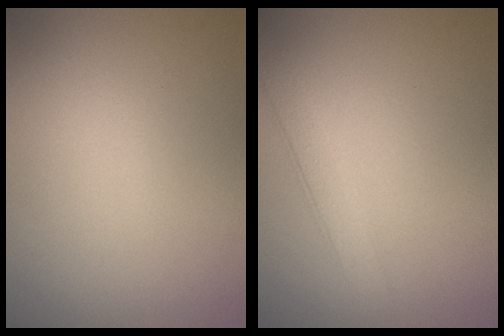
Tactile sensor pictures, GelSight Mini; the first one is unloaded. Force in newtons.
{"total": 2.4, "press": 2.4, "slide": 0.1}